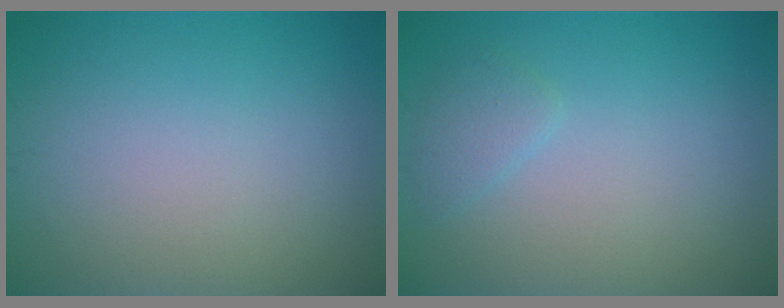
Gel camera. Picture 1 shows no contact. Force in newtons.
{"total": 1.3, "press": 1.2, "slide": 0.2}